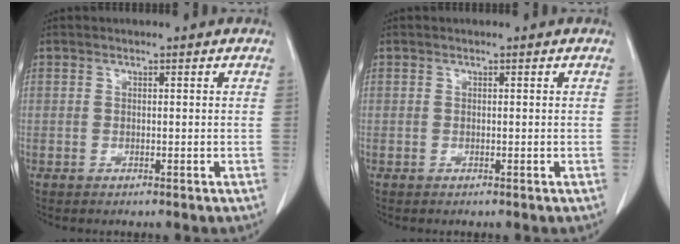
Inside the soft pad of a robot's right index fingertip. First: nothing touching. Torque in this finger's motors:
{"motor_torque": [0.00, 0.00, 0.00, 0.00]}